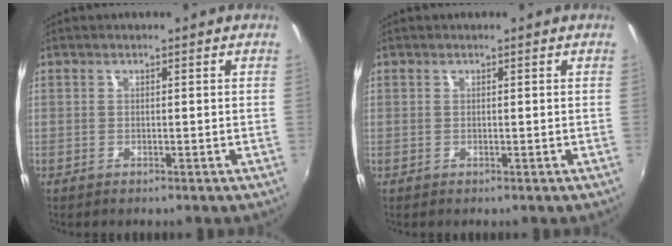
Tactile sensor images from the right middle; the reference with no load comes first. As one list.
[{"total": 0.0}]